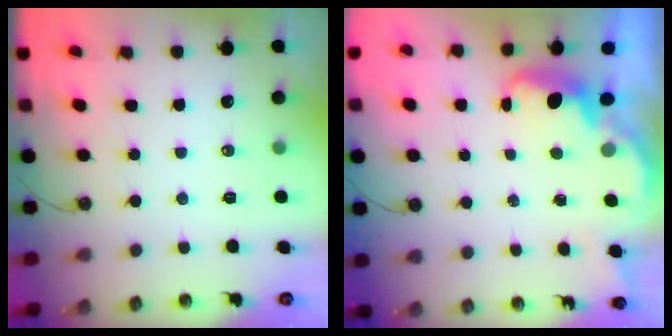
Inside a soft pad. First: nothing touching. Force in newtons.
{"total": 1.9, "press": 1.9, "slide": 0.5}